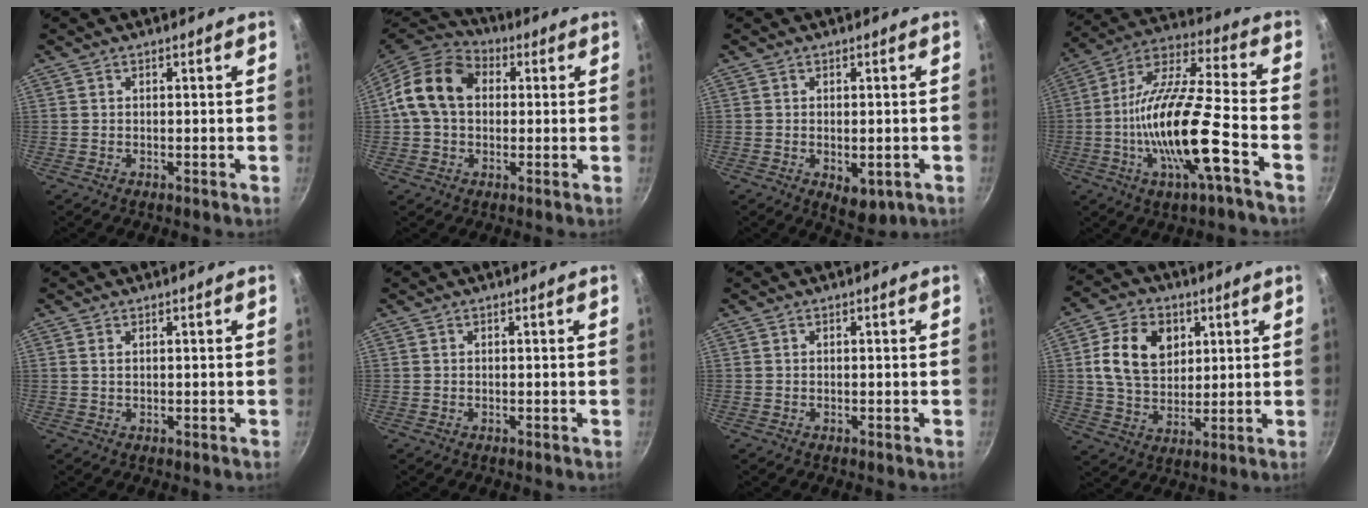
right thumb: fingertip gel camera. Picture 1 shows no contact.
{"total": 12.9, "force": [1.7, 9.8, 8.2], "torque": [-0.118, 0.025, 0.010]}
{"total": 5.5, "force": [-1.5, 3.0, 4.4], "torque": [-0.051, -0.007, -0.012]}
{"total": 19.6, "force": [-6.1, 4.4, 18.1], "torque": [-0.329, 0.032, -0.125]}
{"total": 1.0, "force": [0.4, 0.6, 0.8], "torque": [-0.014, 0.001, 0.005]}
{"total": 0.0}
{"total": 0.0}
{"total": 12.8, "force": [3.5, 9.4, 8.0], "torque": [-0.119, -0.003, 0.060]}